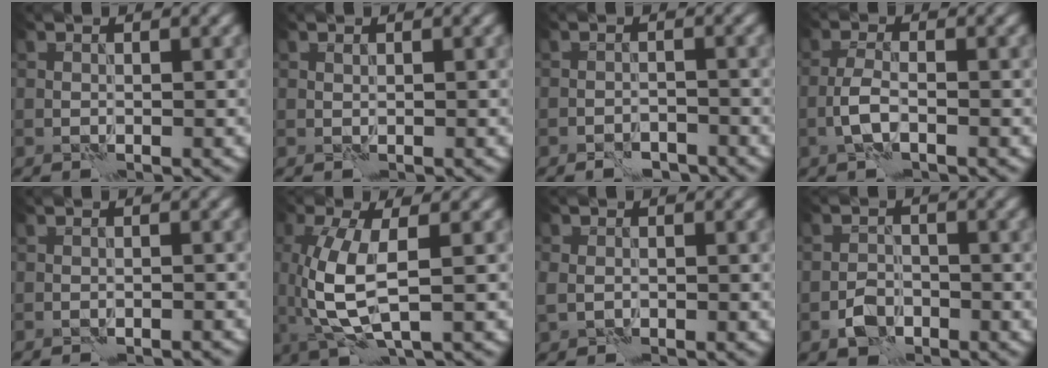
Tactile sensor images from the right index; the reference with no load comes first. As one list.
[{"total": 0.0}, {"total": 2.3, "force": [-1.9, 0.8, 0.9], "torque": [-0.010, 0.004, -0.033]}, {"total": 2.2, "force": [-1.0, 0.6, 1.9], "torque": [-0.043, 0.005, -0.026]}, {"total": 1.0, "force": [-0.9, 0.2, 0.4], "torque": [-0.007, 0.003, -0.014]}, {"total": 6.0, "force": [0.1, 2.2, 5.6], "torque": [-0.146, -0.008, 0.006]}, {"total": 1.9, "force": [-0.3, 1.6, 1.0], "torque": [-0.023, -0.005, -0.007]}, {"total": 2.5, "force": [-1.4, 1.6, 1.2], "torque": [-0.017, 0.007, -0.030]}]